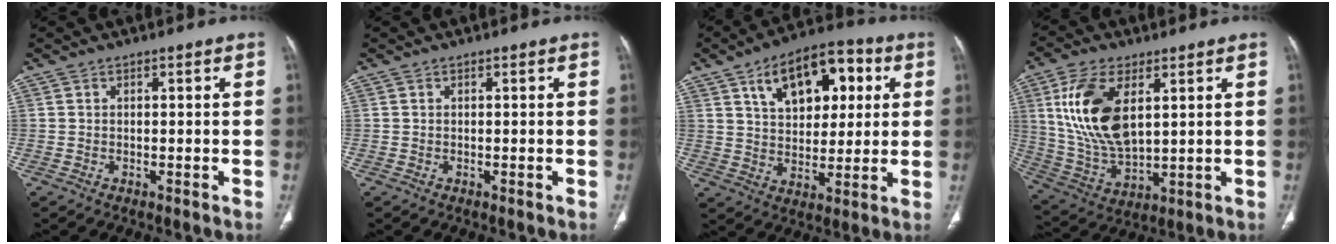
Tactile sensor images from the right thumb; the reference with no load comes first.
{"total": 0.0}
{"total": 16.2, "force": [6.4, 9.1, 11.8], "torque": [-0.142, -0.004, 0.106]}
{"total": 16.4, "force": [5.0, 8.5, 13.2], "torque": [-0.262, -0.019, 0.107]}